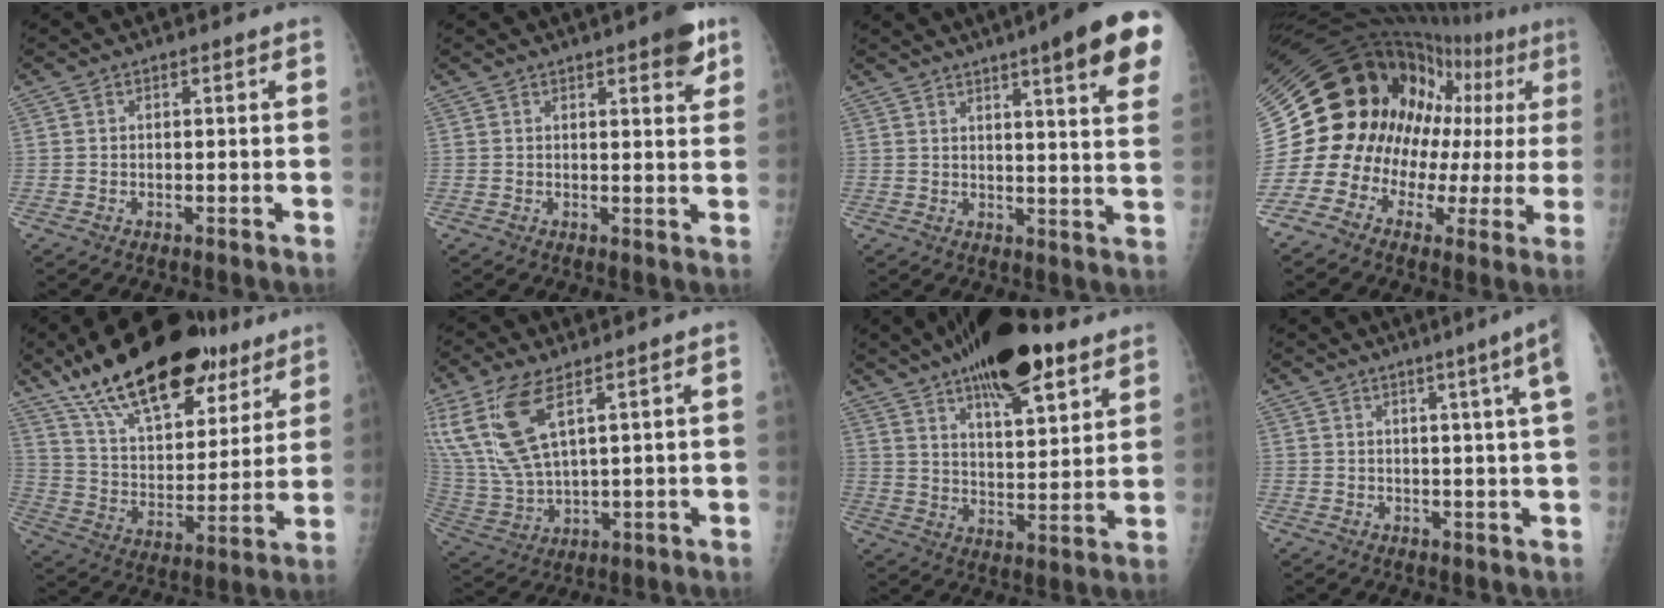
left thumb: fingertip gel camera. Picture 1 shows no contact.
{"total": 5.3, "force": [3.2, 1.4, 4.0], "torque": [-0.041, -0.013, 0.035]}
{"total": 16.5, "force": [9.6, 1.8, 13.3], "torque": [-0.153, -0.035, 0.110]}
{"total": 26.1, "force": [1.4, 17.9, 19.0], "torque": [-0.298, 0.055, 0.020]}
{"total": 27.1, "force": [18.3, 11.6, 16.2], "torque": [-0.226, -0.050, 0.299]}
{"total": 15.0, "force": [7.4, 5.1, 12.0], "torque": [-0.271, -0.028, 0.161]}
{"total": 20.6, "force": [12.9, 7.4, 14.3], "torque": [-0.195, -0.048, 0.203]}
{"total": 7.5, "force": [3.6, -1.5, 6.4], "torque": [-0.087, -0.008, 0.044]}